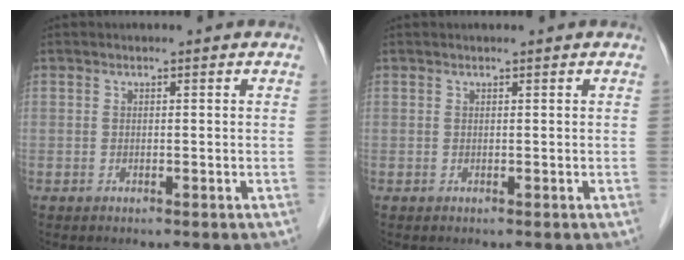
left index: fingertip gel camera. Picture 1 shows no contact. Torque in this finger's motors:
{"motor_torque": [0.08, 0.08, -0.05, -0.01]}